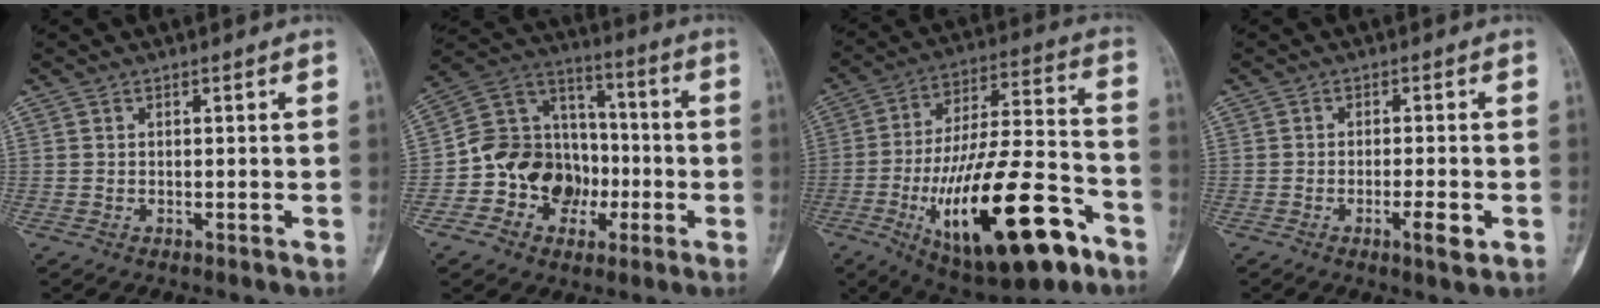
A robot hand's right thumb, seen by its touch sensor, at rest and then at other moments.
{"total": 15.9, "force": [-4.0, 13.4, 7.6], "torque": [-0.077, 0.064, -0.069]}
{"total": 28.2, "force": [-12.0, 10.3, 23.3], "torque": [-0.395, 0.052, -0.178]}
{"total": 3.7, "force": [-1.3, 0.7, 3.4], "torque": [-0.055, -0.003, -0.021]}